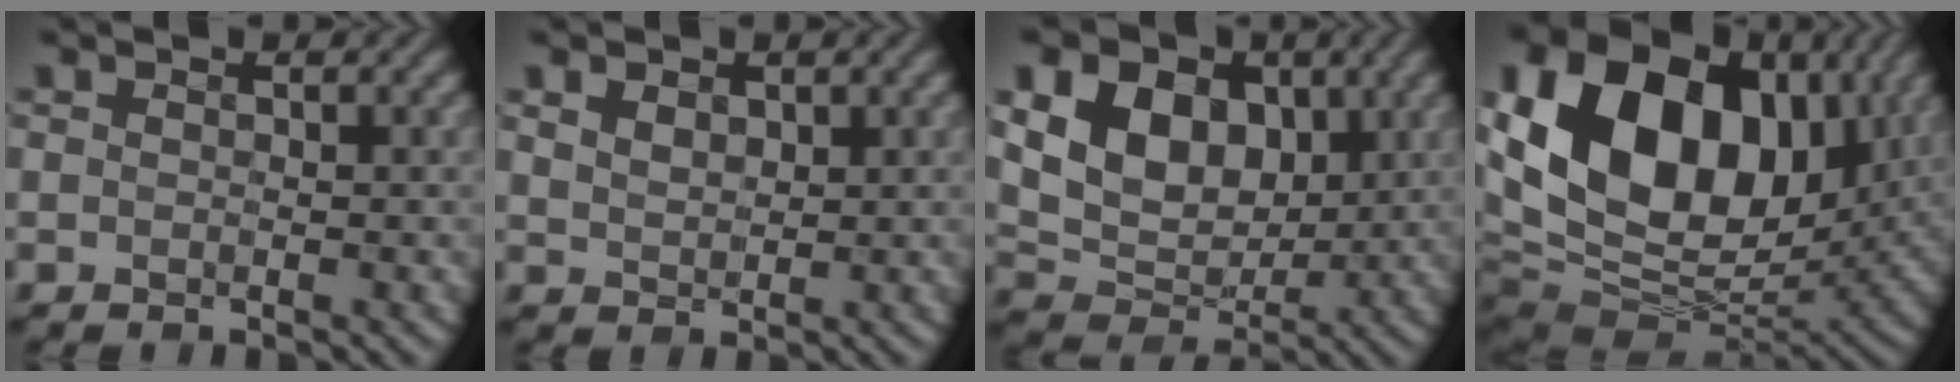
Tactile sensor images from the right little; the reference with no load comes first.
{"total": 2.0, "force": [0.8, 1.4, 1.1], "torque": [-0.031, 0.000, 0.018]}
{"total": 8.3, "force": [2.0, 6.0, 5.4], "torque": [-0.109, 0.000, 0.025]}
{"total": 18.0, "force": [4.6, 12.5, 12.1], "torque": [-0.232, 0.023, 0.078]}